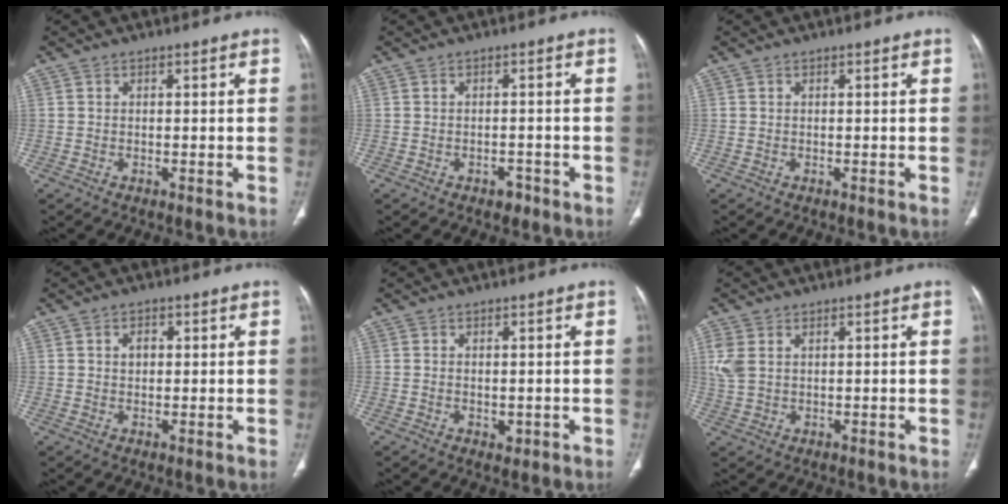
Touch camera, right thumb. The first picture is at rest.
{"total": 2.1, "force": [-1.3, 1.3, 1.0], "torque": [-0.008, 0.007, -0.015]}
{"total": 0.0}
{"total": 2.4, "force": [0.7, 1.8, 1.5], "torque": [-0.016, 0.001, 0.010]}
{"total": 1.6, "force": [-0.2, 1.1, 1.1], "torque": [-0.016, -0.004, 0.000]}
{"total": 4.3, "force": [1.4, 2.8, 2.9], "torque": [-0.077, 0.005, 0.034]}